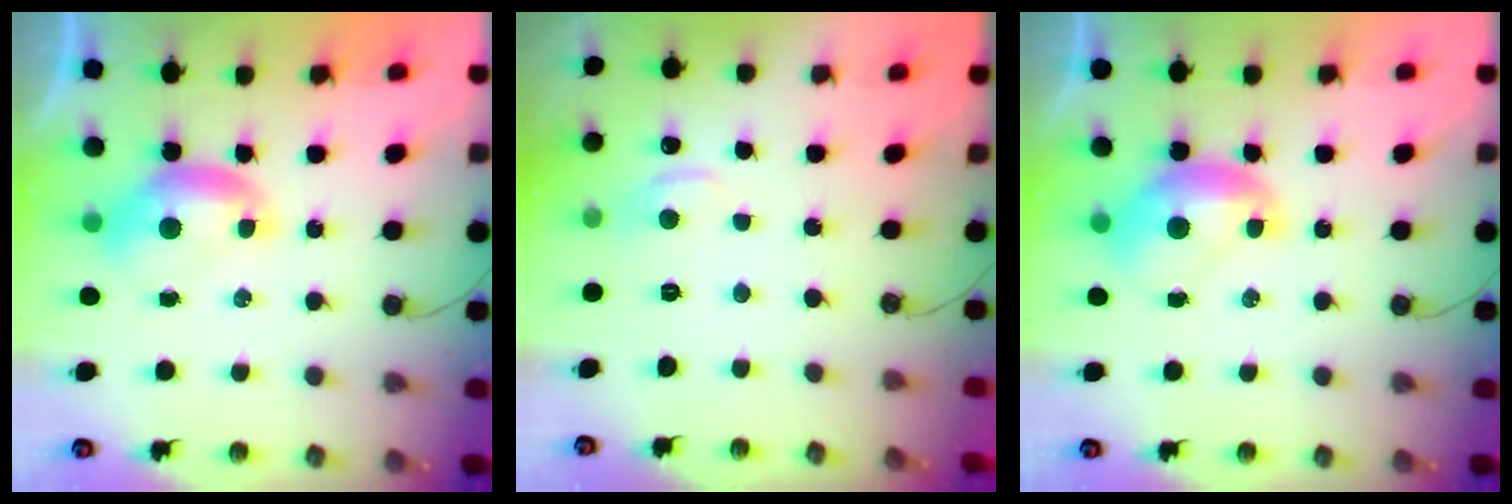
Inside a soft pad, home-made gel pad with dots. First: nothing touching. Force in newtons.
{"total": 2.1, "press": 2.0, "slide": 0.8}
{"total": 1.4, "press": 1.4, "slide": 0.3}